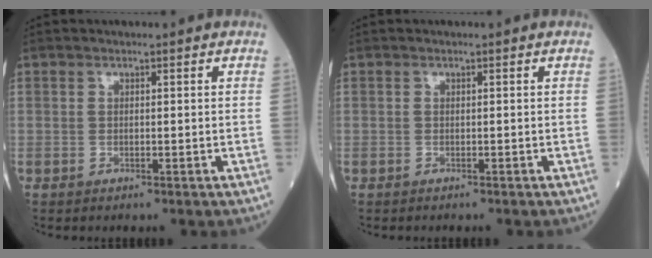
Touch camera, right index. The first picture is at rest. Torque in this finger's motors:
{"motor_torque": [0.06, -0.06, -0.03, -0.01]}